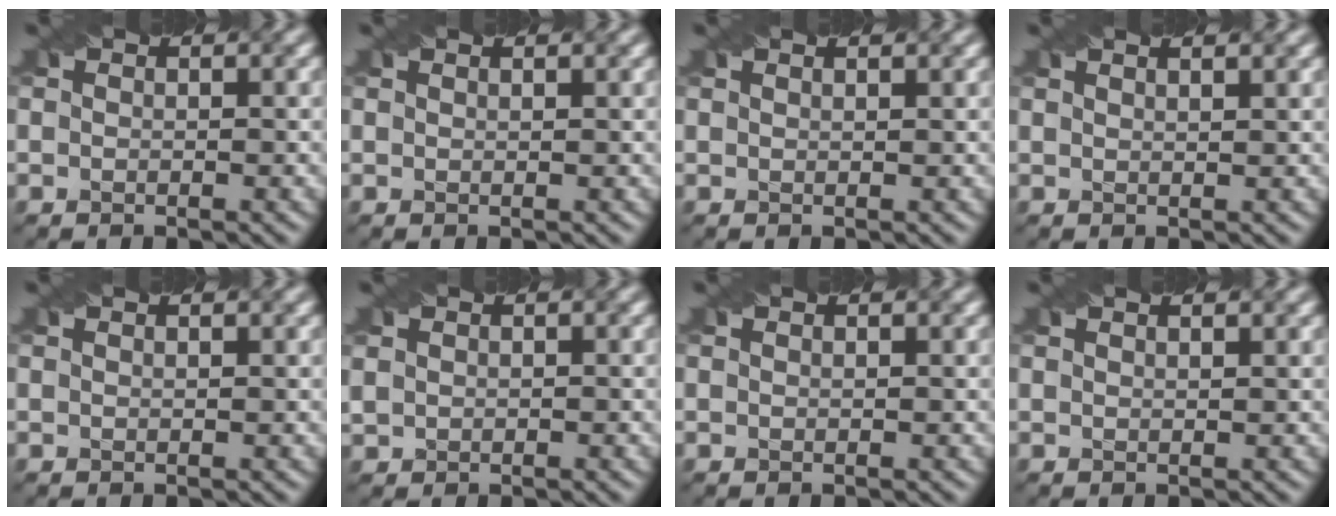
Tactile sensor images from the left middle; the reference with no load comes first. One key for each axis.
{"total": 1.5, "fx": 1.2, "fy": 0.5, "fz": 0.8, "tx": -0.004, "ty": -0.004, "tz": 0.004}
{"total": 2.1, "fx": 1.5, "fy": 0.8, "fz": 1.2, "tx": -0.004, "ty": 0.003, "tz": -0.001}
{"total": 3.6, "fx": 2.4, "fy": 1.6, "fz": 2.1, "tx": -0.009, "ty": 0.026, "tz": 0.003}
{"total": 1.2, "fx": 1.0, "fy": 0.3, "fz": 0.6, "tx": -0.005, "ty": -0.007, "tz": 0.006}
{"total": 1.0, "fx": 0.6, "fy": 0.8, "fz": 0.2, "tx": -0.004, "ty": 0.002, "tz": 0.016}
{"total": 0.9, "fx": 0.7, "fy": 0.2, "fz": 0.4, "tx": -0.006, "ty": -0.005, "tz": 0.007}
{"total": 2.8, "fx": 1.9, "fy": 1.2, "fz": 1.6, "tx": -0.004, "ty": 0.015, "tz": -0.003}